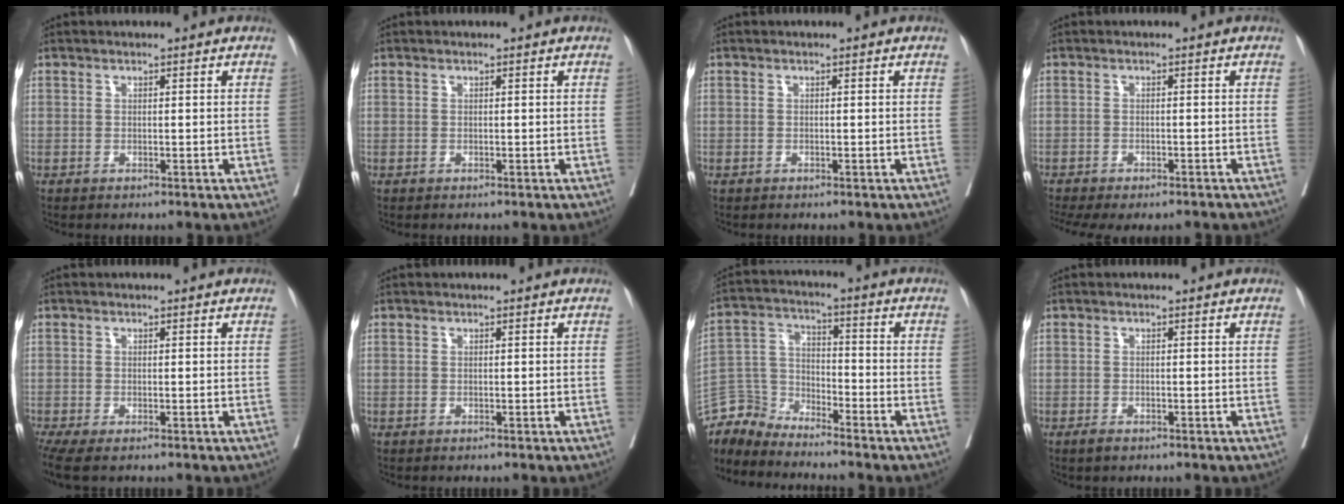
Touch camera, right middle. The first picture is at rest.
{"total": 0.0}
{"total": 0.0}
{"total": 9.9, "force": [-8.1, 3.0, 4.8], "torque": [-0.097, -0.002, -0.108]}
{"total": 3.4, "force": [-2.1, 0.8, 2.5], "torque": [-0.049, -0.010, -0.042]}
{"total": 0.0}
{"total": 6.8, "force": [-6.7, 0.8, -0.9], "torque": [0.015, 0.019, -0.137]}
{"total": 0.7, "force": [-0.3, 0.3, 0.6], "torque": [-0.013, 0.001, -0.004]}